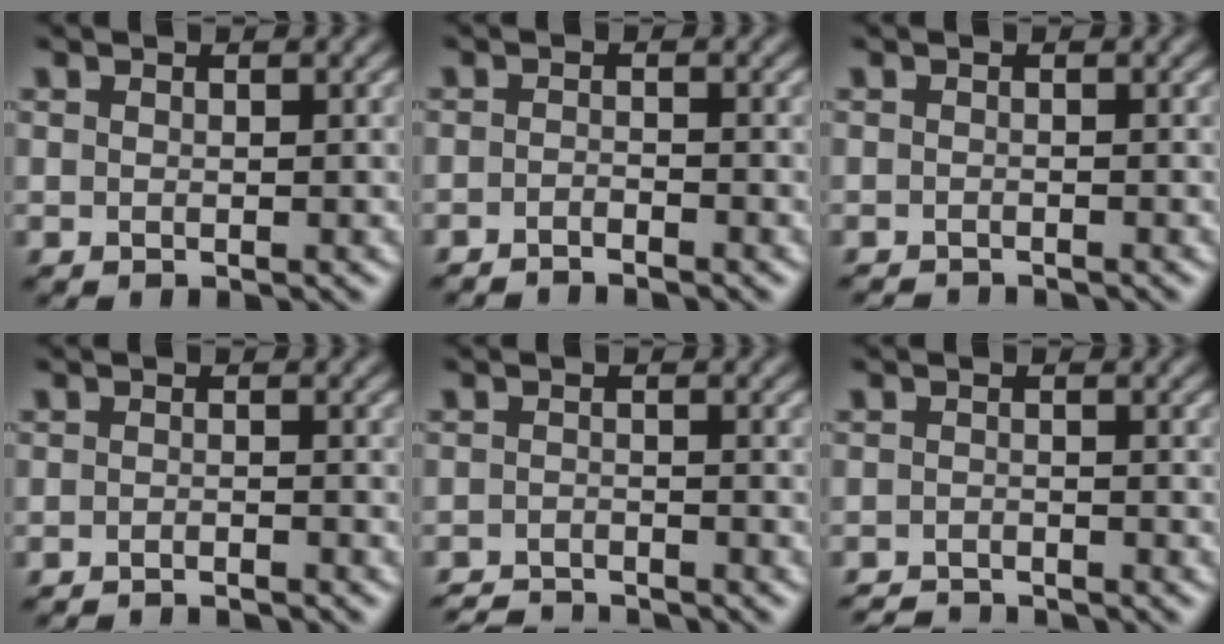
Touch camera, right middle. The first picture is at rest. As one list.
[{"total": 1.6, "force": [-1.4, 0.3, 0.7], "torque": [-0.006, -0.004, -0.030]}, {"total": 2.1, "force": [-2.0, 0.3, 0.5], "torque": [-0.003, -0.010, -0.033]}, {"total": 2.6, "force": [-2.4, 0.4, 1.0], "torque": [-0.008, 0.000, -0.039]}, {"total": 3.3, "force": [-3.2, 0.5, 0.7], "torque": [-0.008, -0.007, -0.060]}, {"total": 3.0, "force": [-2.9, 0.4, 0.6], "torque": [-0.007, -0.008, -0.053]}]